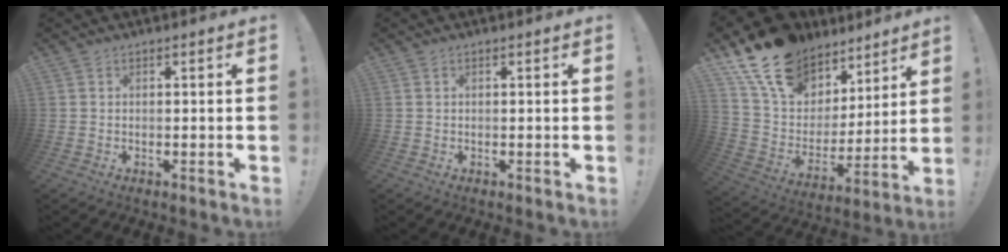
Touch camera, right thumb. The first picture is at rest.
{"total": 0.0}
{"total": 19.2, "force": [14.5, 10.6, 6.7], "torque": [-0.120, -0.100, 0.279]}